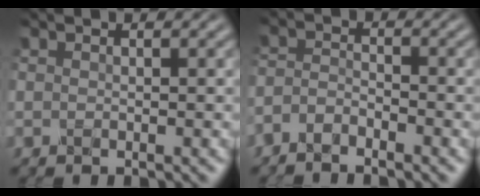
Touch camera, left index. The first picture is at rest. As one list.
[{"total": 2.1, "force": [-1.8, 0.6, 0.8], "torque": [-0.020, 0.001, -0.044]}]